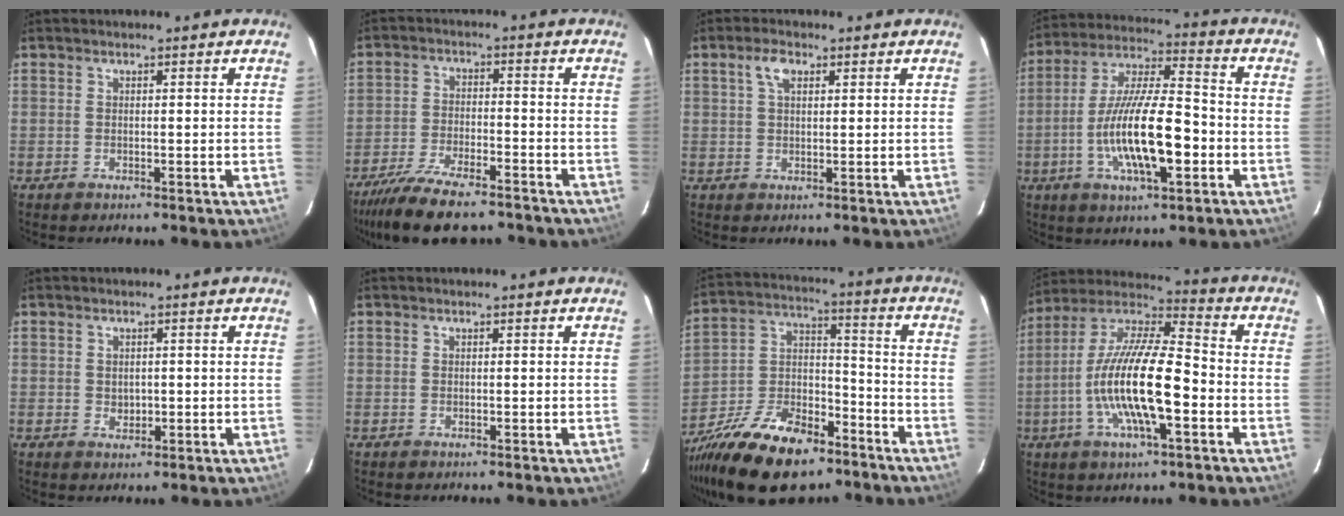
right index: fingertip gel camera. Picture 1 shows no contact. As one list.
[{"total": 14.5, "force": [-11.9, 3.9, 7.3], "torque": [-0.165, -0.022, -0.203]}, {"total": 3.3, "force": [1.5, 1.7, 2.4], "torque": [-0.047, 0.009, 0.027]}, {"total": 16.4, "force": [-4.6, 4.3, 15.2], "torque": [-0.291, -0.003, -0.083]}, {"total": 1.7, "force": [0.0, 1.5, 0.8], "torque": [-0.010, 0.002, 0.003]}, {"total": 0.0}, {"total": 21.9, "force": [-14.4, 10.7, 12.5], "torque": [-0.263, -0.002, -0.243]}, {"total": 17.6, "force": [-4.6, 4.4, 16.4], "torque": [-0.313, -0.006, -0.094]}]